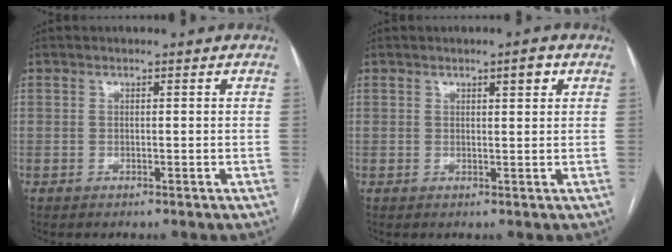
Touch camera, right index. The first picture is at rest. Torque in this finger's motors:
{"motor_torque": [0.09, 0.06, 0.00, 0.01]}